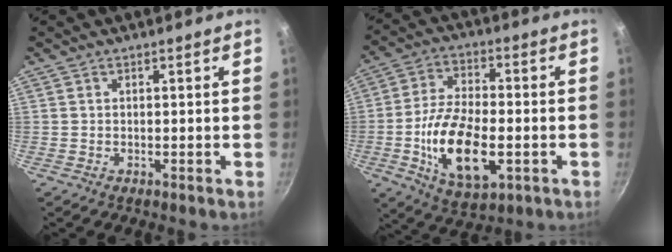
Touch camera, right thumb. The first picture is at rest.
{"total": 16.4, "force": [-3.8, 8.2, 13.7], "torque": [-0.247, 0.014, -0.065]}